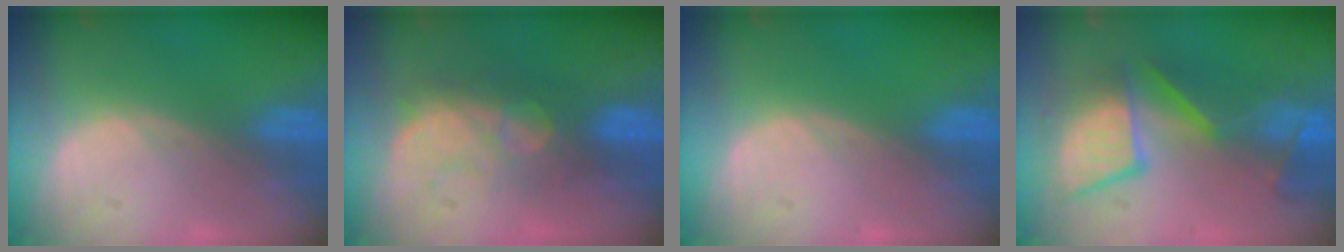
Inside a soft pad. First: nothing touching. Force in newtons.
{"total": 7.6, "press": 7.2, "slide": 2.3}
{"total": 0.0}
{"total": 10.5, "press": 9.9, "slide": 3.4}